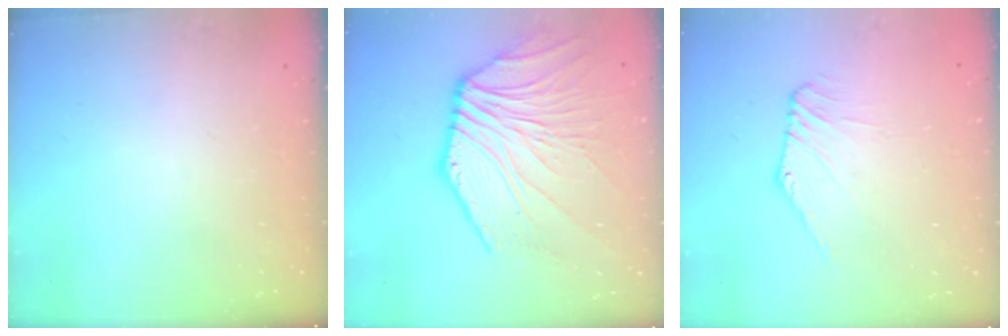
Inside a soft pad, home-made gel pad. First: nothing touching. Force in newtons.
{"total": 12.4, "press": 12.1, "slide": 2.2}
{"total": 1.1, "press": 1.0, "slide": 0.3}